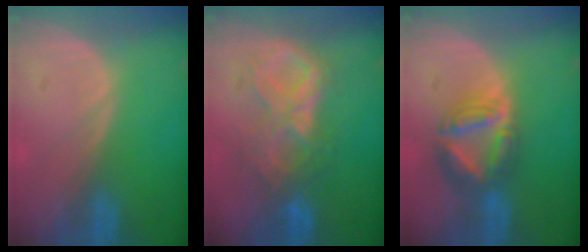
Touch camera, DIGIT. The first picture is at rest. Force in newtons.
{"total": 8.6, "press": 7.6, "slide": 3.9}
{"total": 8.1, "press": 6.9, "slide": 4.1}